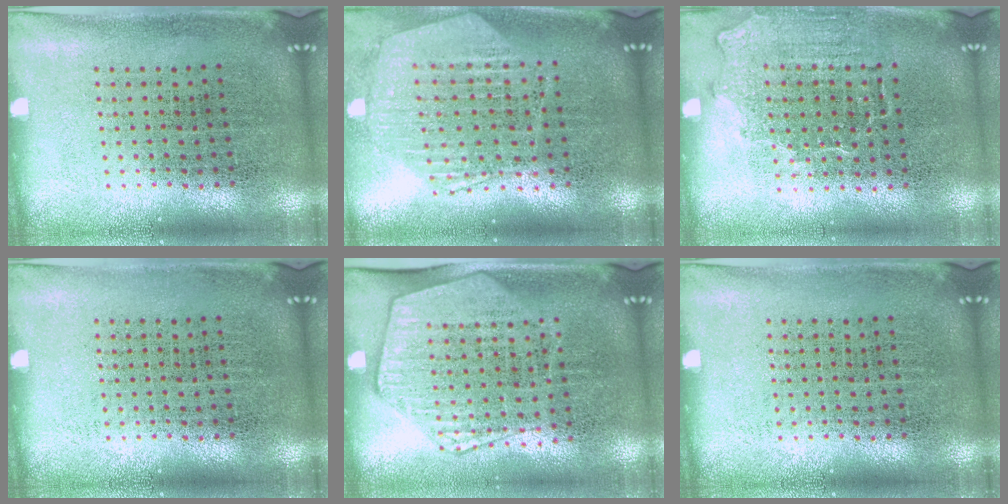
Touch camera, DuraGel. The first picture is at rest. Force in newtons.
{"total": 1.3, "press": 1.2, "slide": 0.4}
{"total": 1.4, "press": 1.2, "slide": 0.7}
{"total": 0.0}
{"total": 2.0, "press": 1.8, "slide": 0.9}
{"total": 0.0}